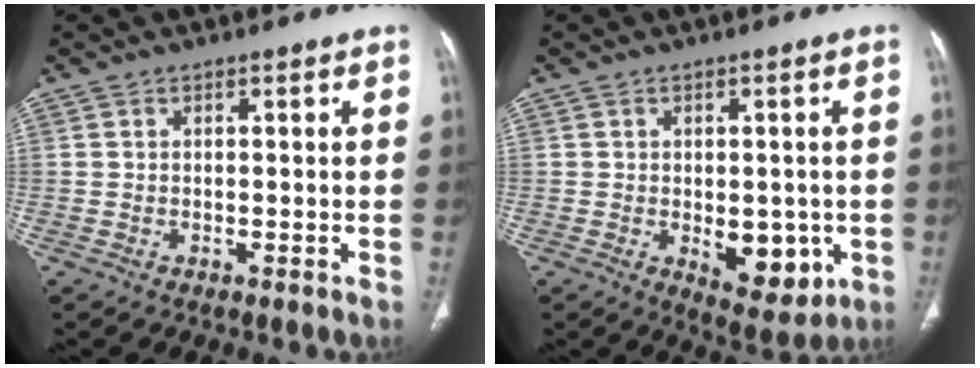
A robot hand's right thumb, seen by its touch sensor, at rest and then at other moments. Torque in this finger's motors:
{"motor_torque": [1.13, 1.24, -0.09, 0.06, 0.23]}